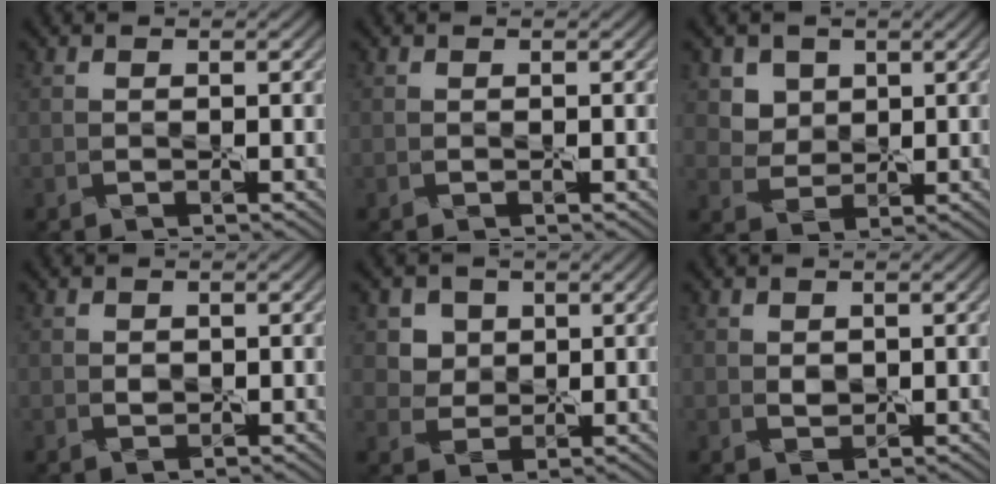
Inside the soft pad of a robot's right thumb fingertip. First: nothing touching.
{"total": 0.0}
{"total": 3.3, "force": [2.6, 2.0, -0.3], "torque": [-0.004, -0.007, 0.056]}
{"total": 0.7, "force": [0.1, 0.6, 0.2], "torque": [0.002, 0.002, 0.003]}
{"total": 4.0, "force": [2.7, 2.9, 0.2], "torque": [-0.018, 0.002, 0.050]}
{"total": 0.9, "force": [0.6, 0.7, 0.3], "torque": [0.002, 0.005, 0.013]}